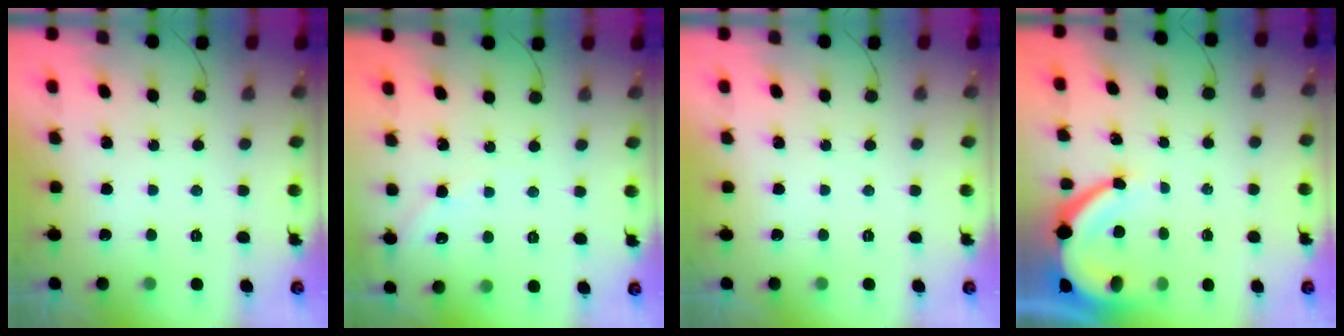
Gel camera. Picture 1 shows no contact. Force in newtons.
{"total": 3.8, "press": 3.7, "slide": 0.6}
{"total": 0.0}
{"total": 7.7, "press": 7.6, "slide": 0.6}